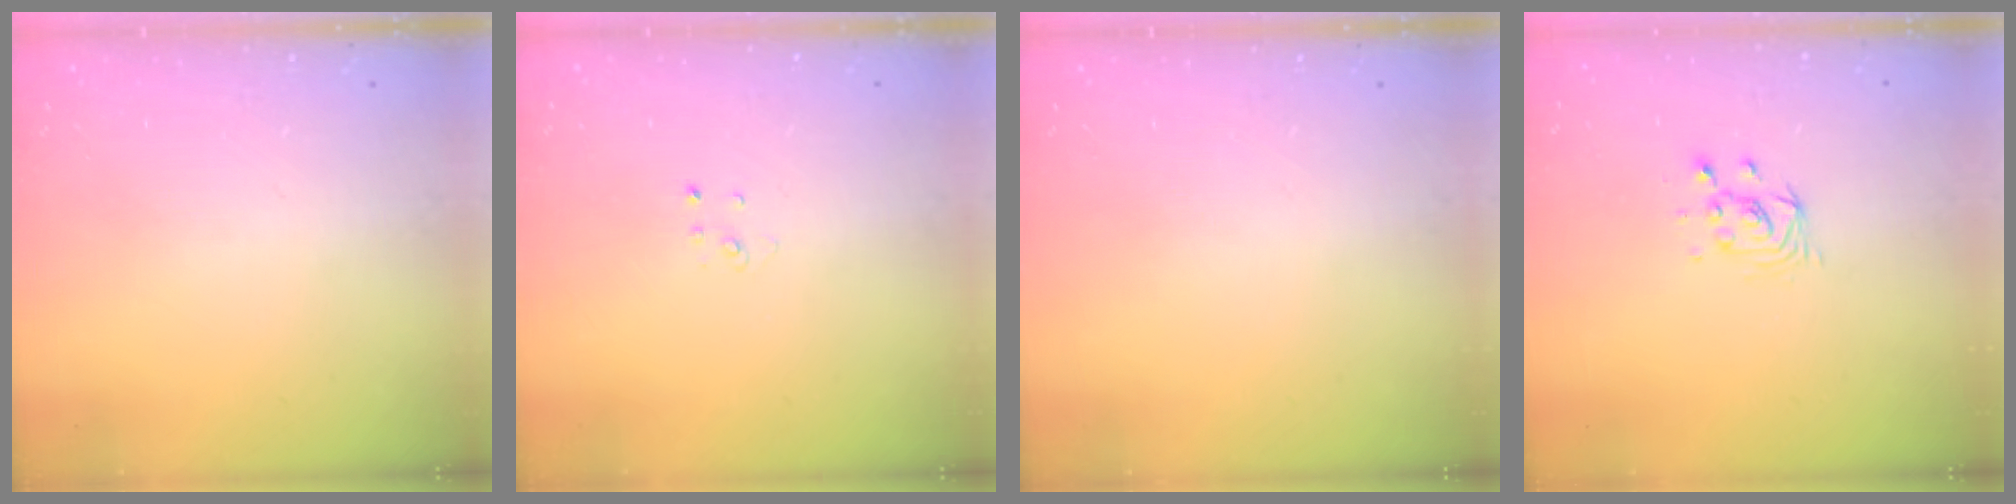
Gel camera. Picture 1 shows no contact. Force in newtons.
{"total": 1.9, "press": 1.9, "slide": 0.2}
{"total": 0.0}
{"total": 4.1, "press": 4.1, "slide": 0.3}